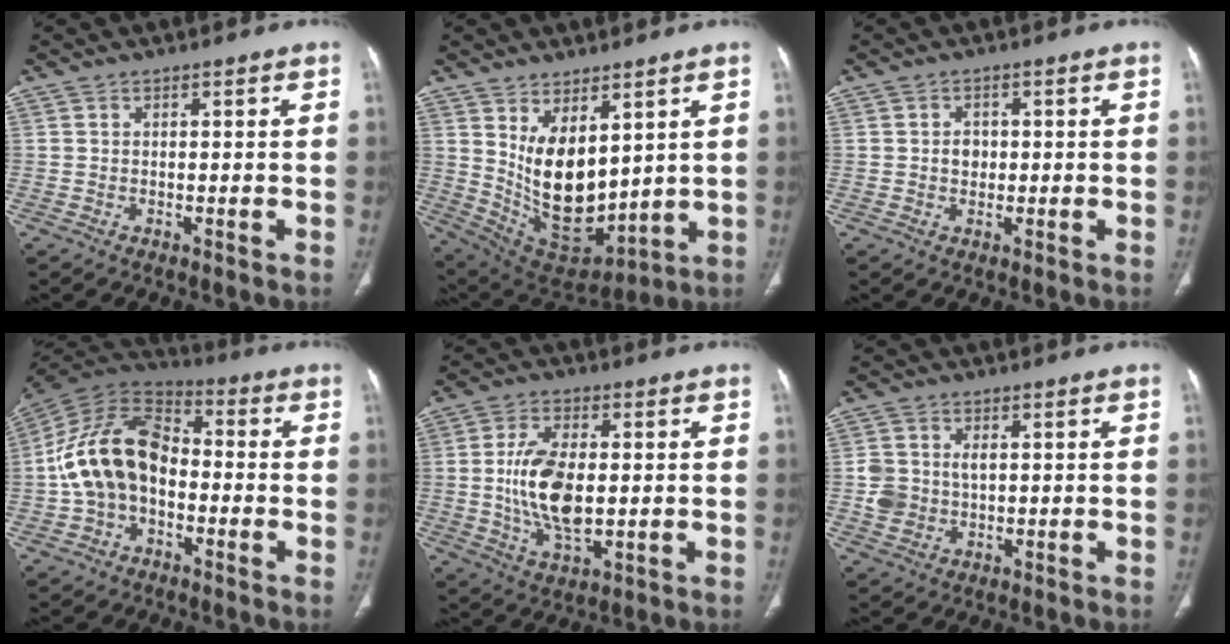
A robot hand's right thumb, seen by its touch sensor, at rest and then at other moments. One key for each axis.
{"total": 14.9, "fx": 3.9, "fy": 8.2, "fz": 11.8, "tx": -0.176, "ty": -0.039, "tz": 0.104}
{"total": 2.3, "fx": 0.0, "fy": 2.0, "fz": 1.2, "tx": -0.007, "ty": 0.004, "tz": 0.000}
{"total": 16.4, "fx": -2.3, "fy": 11.1, "fz": 11.8, "tx": -0.213, "ty": 0.044, "tz": -0.050}
{"total": 12.4, "fx": -0.2, "fy": 6.5, "fz": 10.6, "tx": -0.200, "ty": -0.005, "tz": 0.002}
{"total": 5.5, "fx": 0.2, "fy": 4.3, "fz": 3.4, "tx": -0.061, "ty": 0.005, "tz": 0.010}